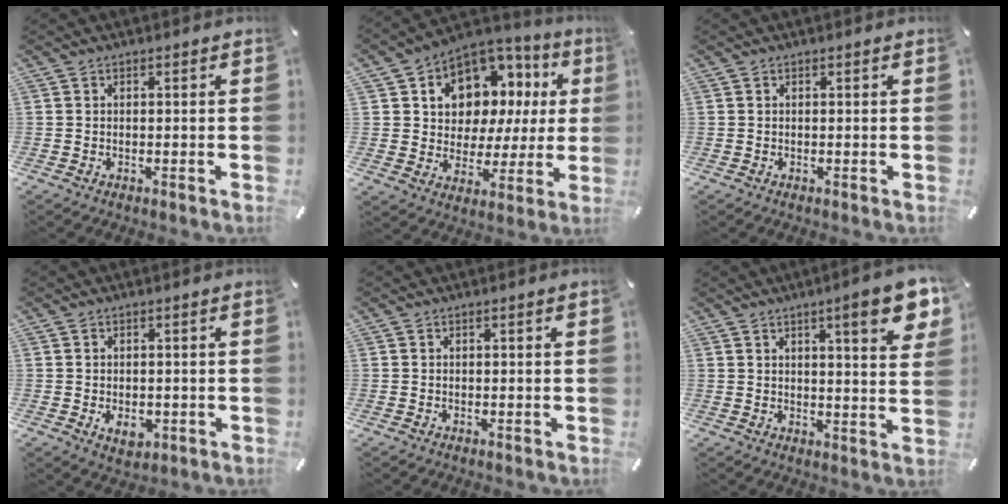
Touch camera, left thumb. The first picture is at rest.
{"total": 10.2, "force": [4.9, 8.5, 2.6], "torque": [-0.057, -0.048, 0.098]}
{"total": 0.0}
{"total": 3.5, "force": [-0.8, 2.5, 2.3], "torque": [-0.044, -0.005, -0.016]}
{"total": 0.5, "force": [0.2, 0.0, 0.5], "torque": [-0.008, 0.001, 0.003]}
{"total": 10.4, "force": [5.9, 2.5, 8.1], "torque": [-0.107, -0.031, 0.094]}